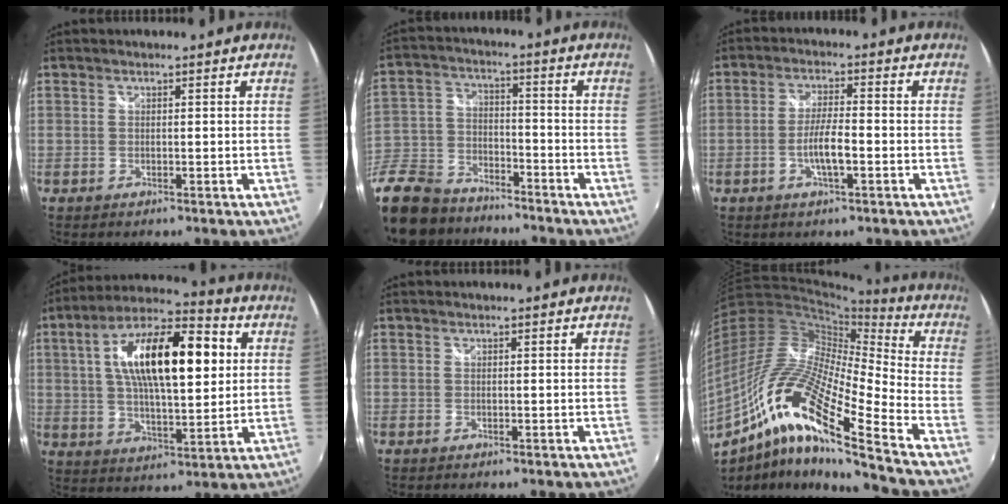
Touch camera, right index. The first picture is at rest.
{"total": 19.8, "force": [-14.6, 10.4, 8.5], "torque": [-0.225, -0.004, -0.254]}
{"total": 5.4, "force": [-1.9, 0.9, 5.0], "torque": [-0.098, 0.000, -0.035]}
{"total": 20.2, "force": [4.3, 7.7, 18.2], "torque": [-0.321, 0.032, 0.067]}
{"total": 0.0}
{"total": 20.8, "force": [-10.6, 3.4, 17.6], "torque": [-0.317, -0.024, -0.224]}